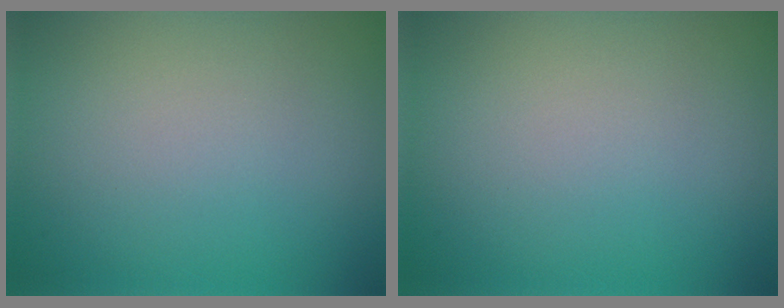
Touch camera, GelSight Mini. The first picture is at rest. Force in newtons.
{"total": 0.0}